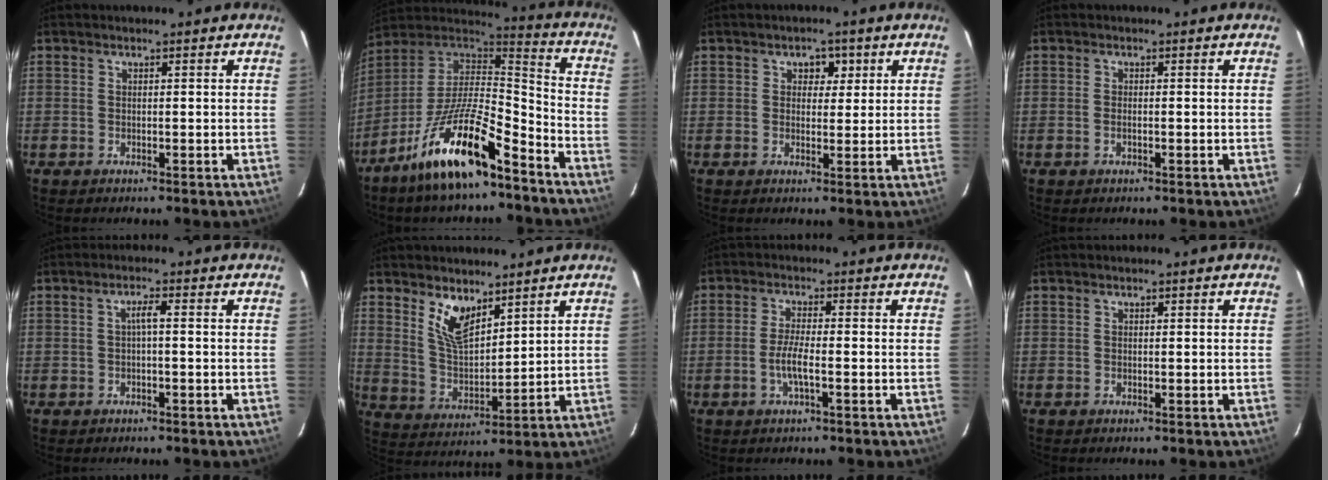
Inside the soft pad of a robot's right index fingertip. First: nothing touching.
{"total": 18.3, "force": [-11.2, 5.0, 13.6], "torque": [-0.259, -0.004, -0.204]}
{"total": 3.2, "force": [1.3, 2.6, 1.4], "torque": [-0.011, 0.007, 0.020]}
{"total": 0.8, "force": [-0.2, 0.3, 0.7], "torque": [-0.016, 0.000, -0.004]}
{"total": 1.8, "force": [-0.1, 0.2, 1.7], "torque": [-0.034, 0.006, -0.001]}
{"total": 8.2, "force": [5.6, 3.4, 5.0], "torque": [-0.094, -0.004, 0.116]}
{"total": 4.0, "force": [-1.4, 0.3, 3.7], "torque": [-0.074, -0.004, -0.029]}
{"total": 0.0}